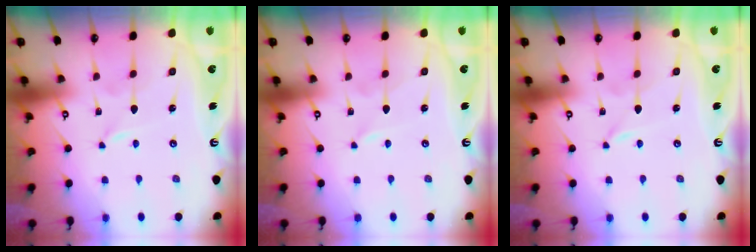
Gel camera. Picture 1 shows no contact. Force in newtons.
{"total": 0.8, "press": 0.8, "slide": 0.1}
{"total": 0.0}